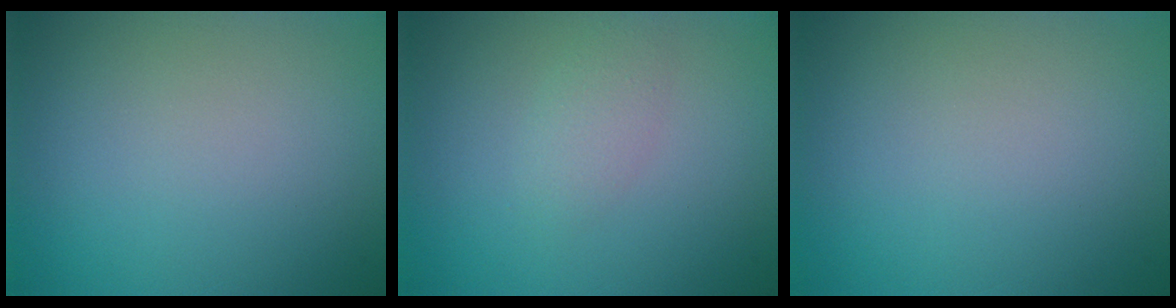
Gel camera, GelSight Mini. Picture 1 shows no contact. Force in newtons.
{"total": 1.6, "press": 1.6, "slide": 0.0}
{"total": 0.0}